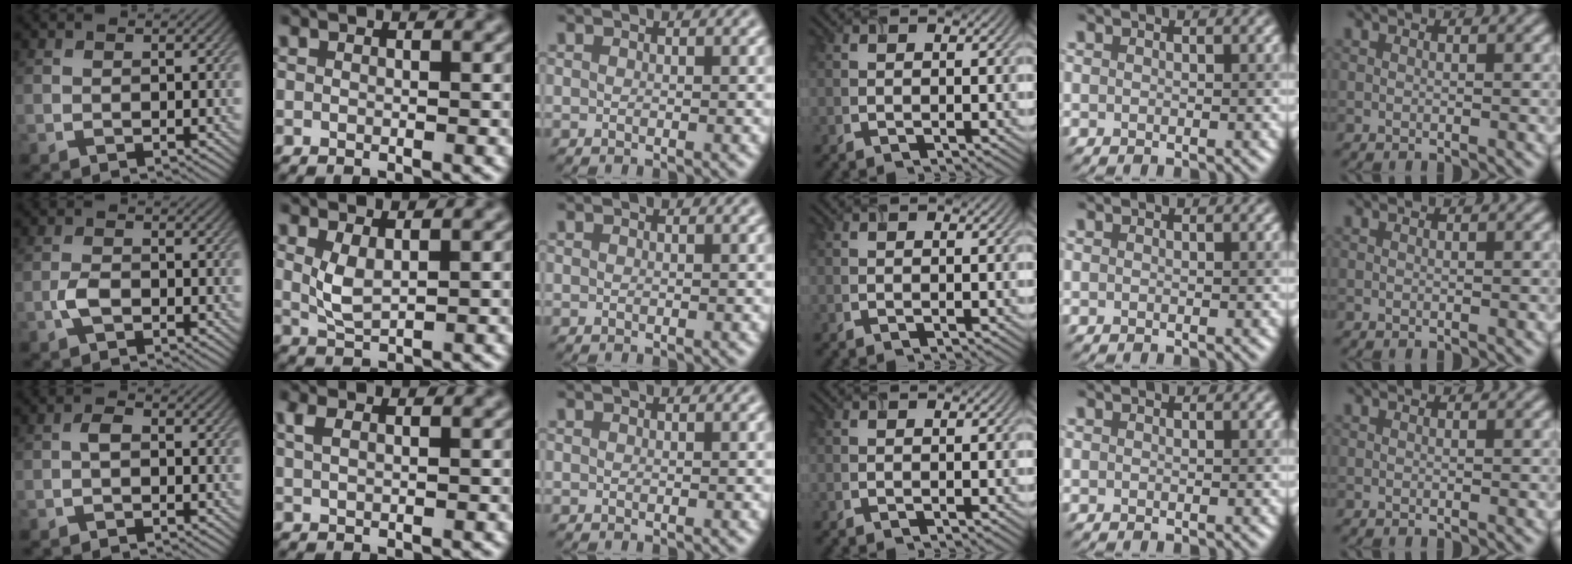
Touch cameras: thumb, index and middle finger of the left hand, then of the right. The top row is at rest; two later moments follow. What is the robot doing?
{"motion": "insert", "object": "airpods case & airpods"}